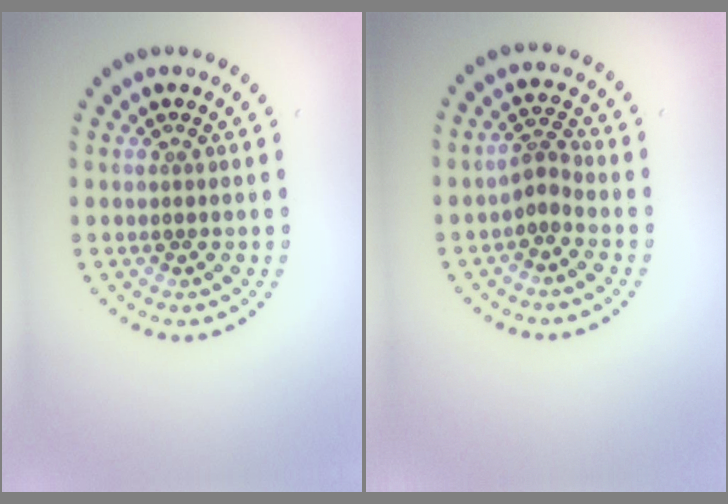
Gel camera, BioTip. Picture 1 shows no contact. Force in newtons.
{"total": 1.9, "press": 1.2, "slide": 1.4}